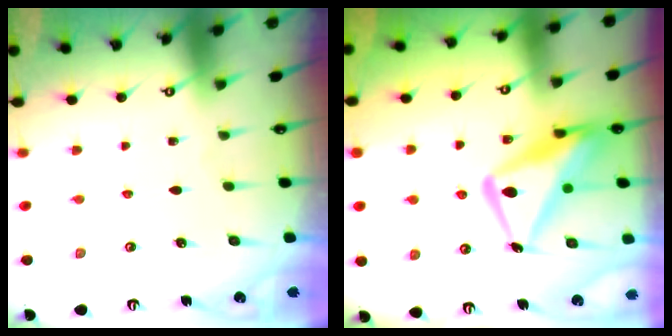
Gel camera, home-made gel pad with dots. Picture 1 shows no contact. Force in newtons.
{"total": 16.6, "press": 16.5, "slide": 1.6}